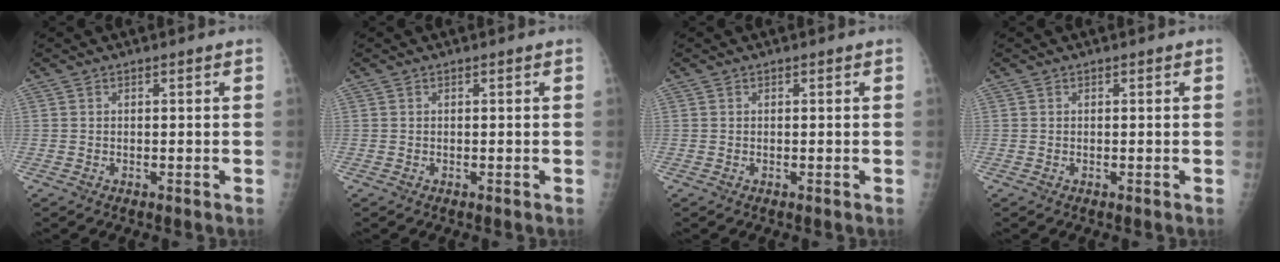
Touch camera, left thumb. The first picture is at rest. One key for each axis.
{"total": 0.0}
{"total": 0.0}
{"total": 0.0}